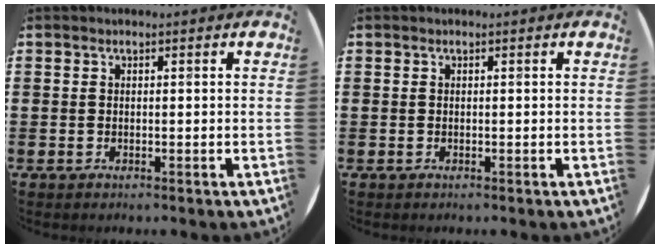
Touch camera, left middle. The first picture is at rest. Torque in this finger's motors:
{"motor_torque": [0.00, 0.00, 0.00, 0.00]}